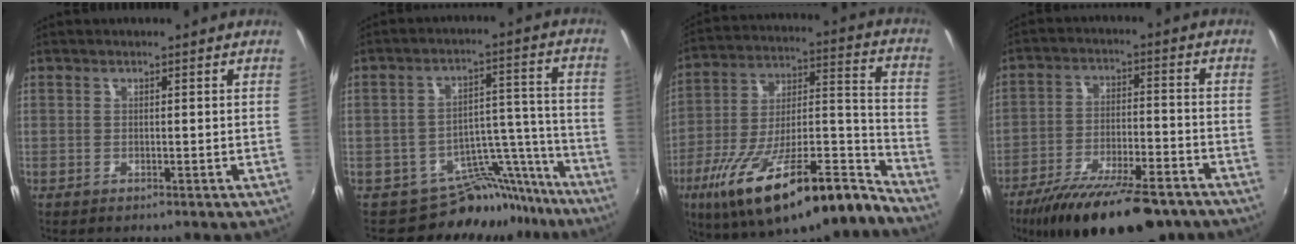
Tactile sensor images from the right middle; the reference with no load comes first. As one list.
[{"total": 11.1, "force": [-9.8, 4.7, 2.1], "torque": [-0.010, 0.055, -0.135]}, {"total": 26.1, "force": [-18.6, 6.2, 17.2], "torque": [-0.277, -0.023, -0.298]}, {"total": 20.8, "force": [-15.9, 6.3, 11.8], "torque": [-0.213, -0.033, -0.236]}]